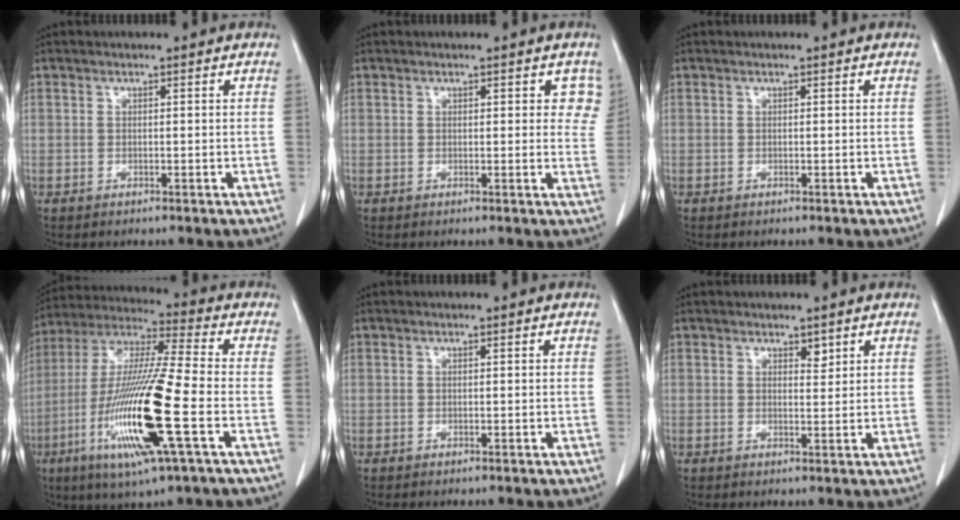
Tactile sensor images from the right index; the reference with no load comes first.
{"total": 3.8, "force": [1.8, 1.9, 2.8], "torque": [-0.010, 0.001, 0.012]}
{"total": 0.0}
{"total": 19.3, "force": [-6.0, 0.8, 18.4], "torque": [-0.390, -0.026, -0.117]}
{"total": 0.0}
{"total": 1.4, "force": [1.0, 0.6, 0.8], "torque": [-0.009, -0.004, 0.014]}